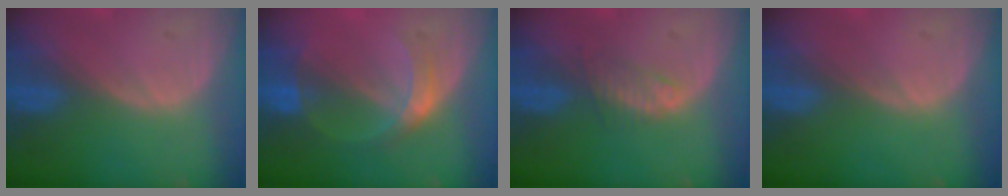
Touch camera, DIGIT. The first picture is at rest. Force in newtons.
{"total": 5.1, "press": 4.8, "slide": 1.8}
{"total": 2.5, "press": 2.4, "slide": 0.3}
{"total": 0.0}